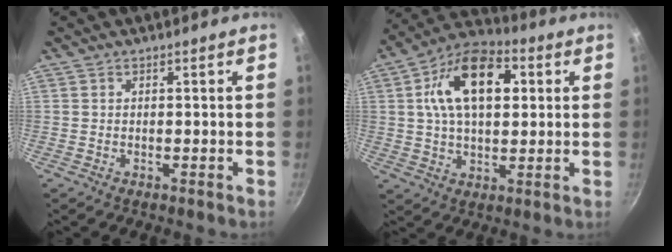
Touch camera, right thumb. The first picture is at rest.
{"total": 16.8, "force": [4.1, 9.6, 13.1], "torque": [-0.208, 0.014, 0.062]}